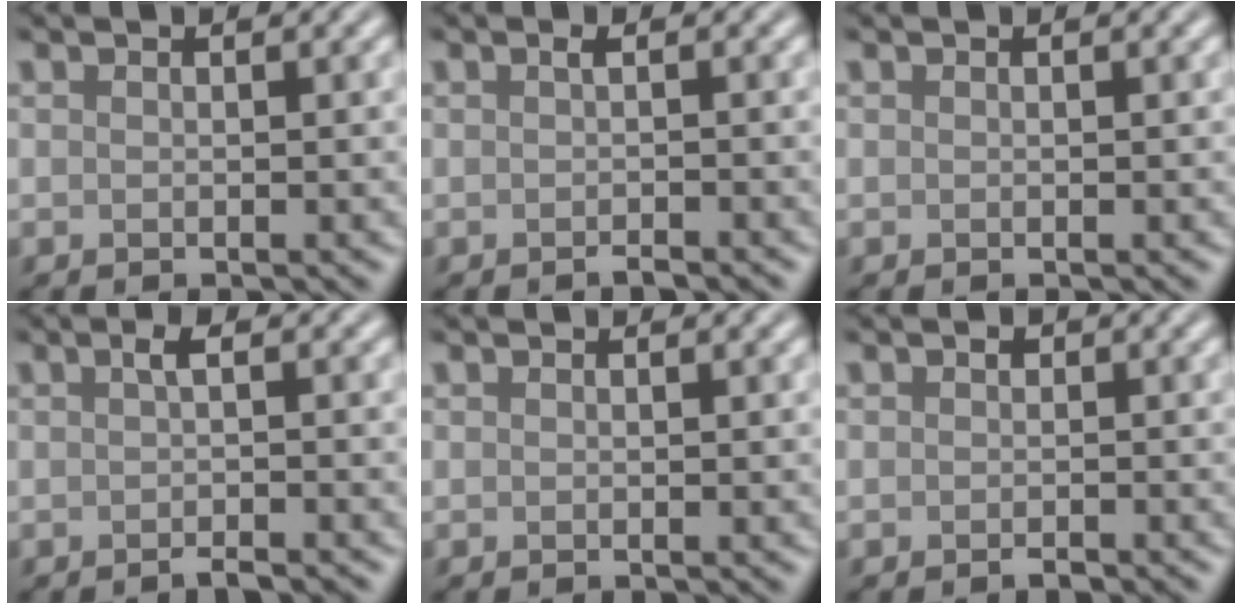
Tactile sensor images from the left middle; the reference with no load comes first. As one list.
[{"total": 1.0, "force": [-0.5, 0.1, 0.9], "torque": [-0.016, -0.002, -0.009]}, {"total": 0.0}, {"total": 1.9, "force": [-0.6, 0.3, 1.8], "torque": [-0.027, -0.002, -0.011]}, {"total": 0.0}, {"total": 0.8, "force": [-0.4, 0.6, 0.4], "torque": [-0.004, -0.004, -0.008]}]